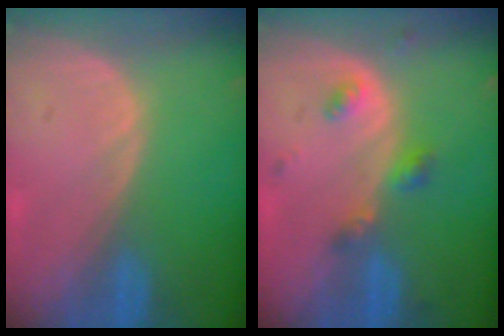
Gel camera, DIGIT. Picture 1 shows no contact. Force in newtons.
{"total": 3.8, "press": 3.7, "slide": 0.5}